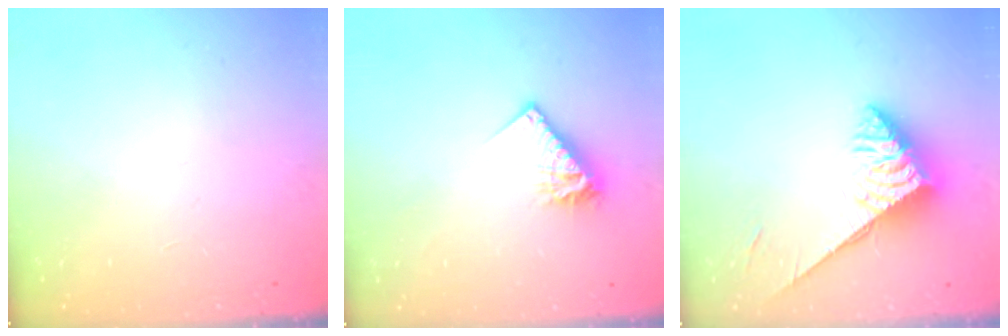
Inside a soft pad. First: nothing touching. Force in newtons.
{"total": 9.2, "press": 9.2, "slide": 0.6}
{"total": 6.0, "press": 6.0, "slide": 0.1}